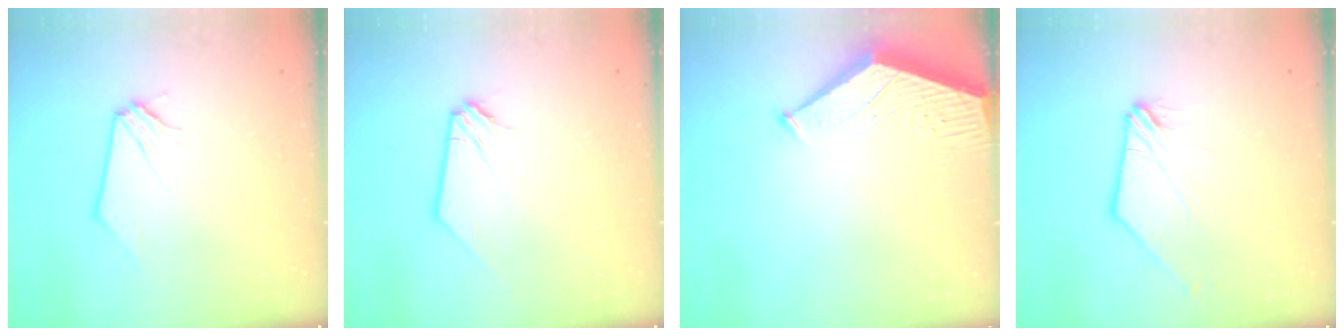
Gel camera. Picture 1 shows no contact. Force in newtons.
{"total": 1.4, "press": 1.3, "slide": 0.3}
{"total": 3.1, "press": 3.1, "slide": 0.4}
{"total": 2.4, "press": 2.4, "slide": 0.5}